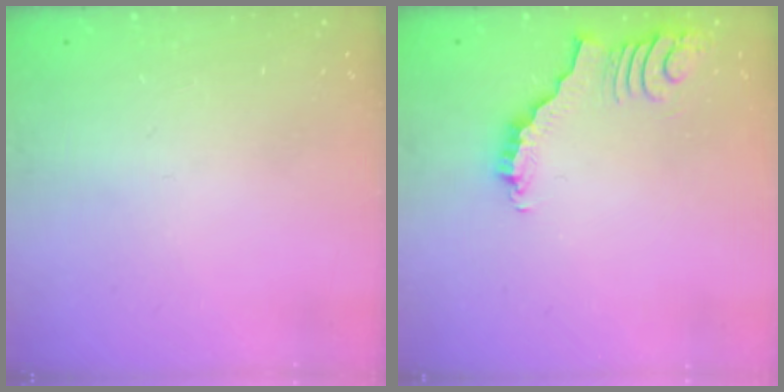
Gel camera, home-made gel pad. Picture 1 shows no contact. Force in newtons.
{"total": 3.7, "press": 3.7, "slide": 0.6}